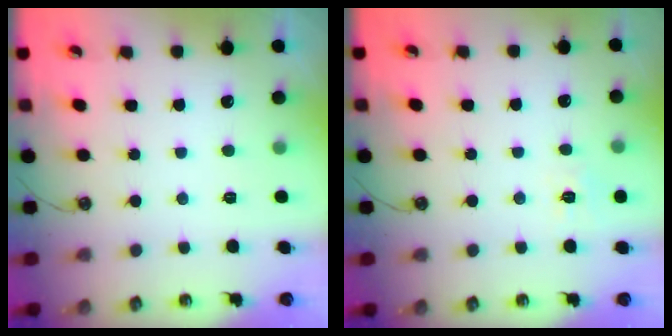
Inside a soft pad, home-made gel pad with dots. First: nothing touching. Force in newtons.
{"total": 6.5, "press": 6.4, "slide": 0.7}